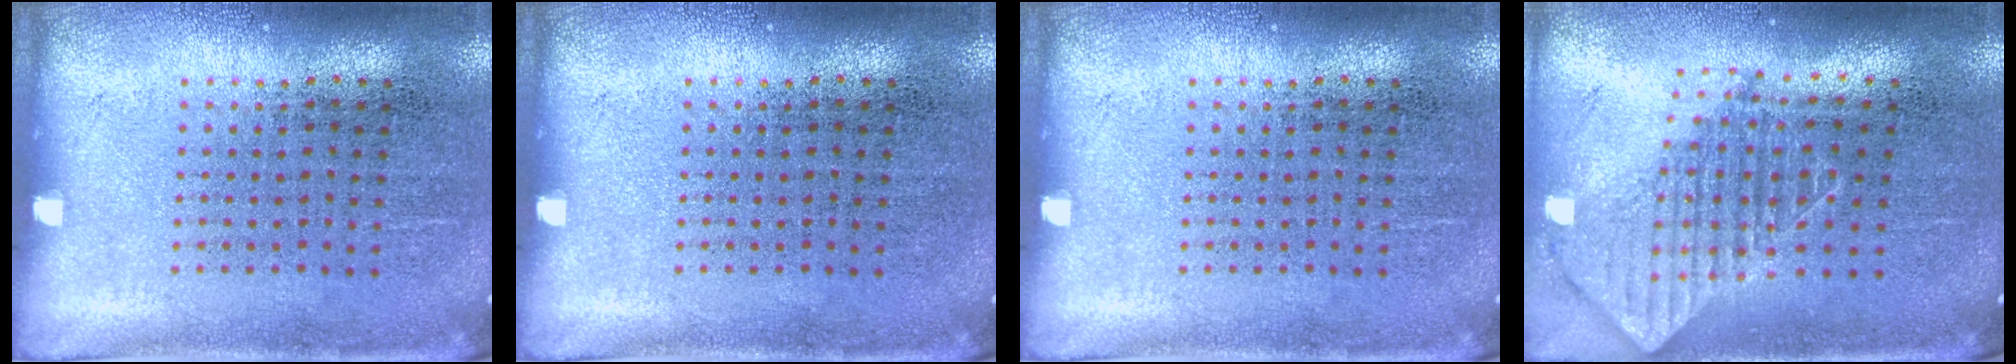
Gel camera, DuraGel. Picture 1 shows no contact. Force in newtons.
{"total": 0.0}
{"total": 0.0}
{"total": 1.8, "press": 1.4, "slide": 1.0}